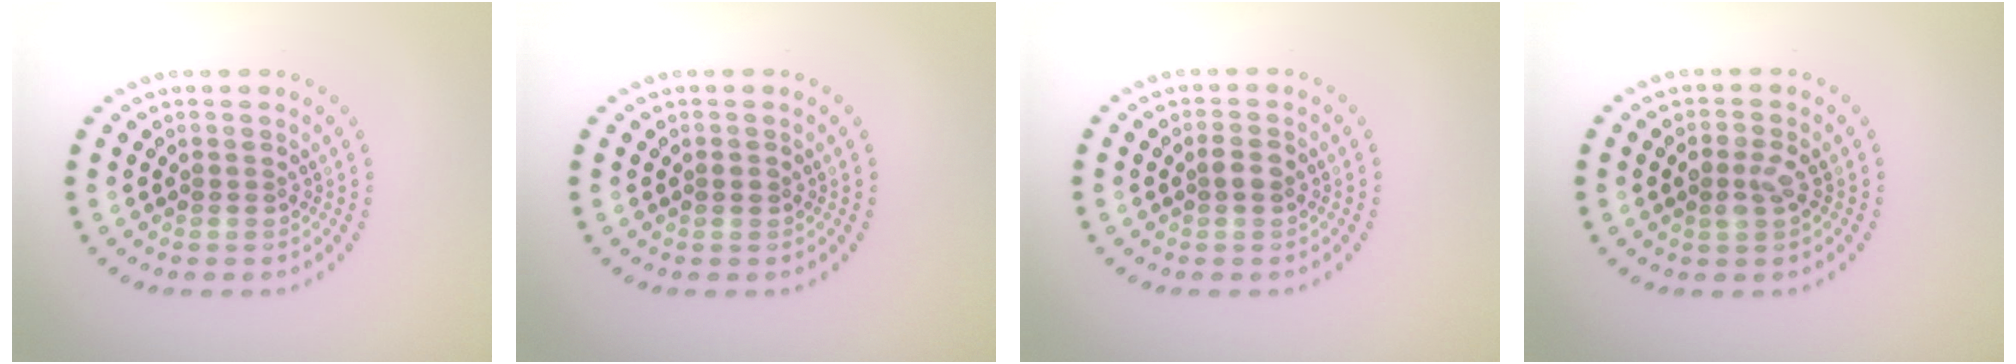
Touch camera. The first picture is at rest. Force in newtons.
{"total": 0.7, "press": 0.7, "slide": 0.0}
{"total": 1.4, "press": 1.4, "slide": 0.2}
{"total": 2.0, "press": 1.9, "slide": 0.3}